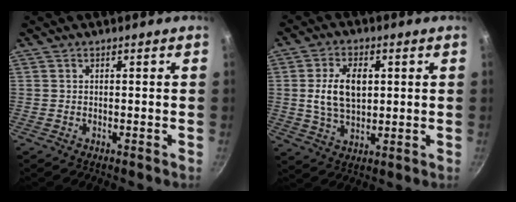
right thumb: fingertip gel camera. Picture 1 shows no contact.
{"total": 10.0, "force": [1.5, 6.2, 7.7], "torque": [-0.123, -0.002, 0.028]}